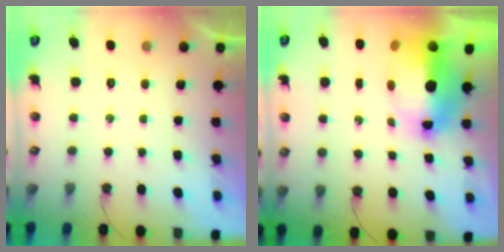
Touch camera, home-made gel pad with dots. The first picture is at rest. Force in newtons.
{"total": 14.7, "press": 14.6, "slide": 1.9}